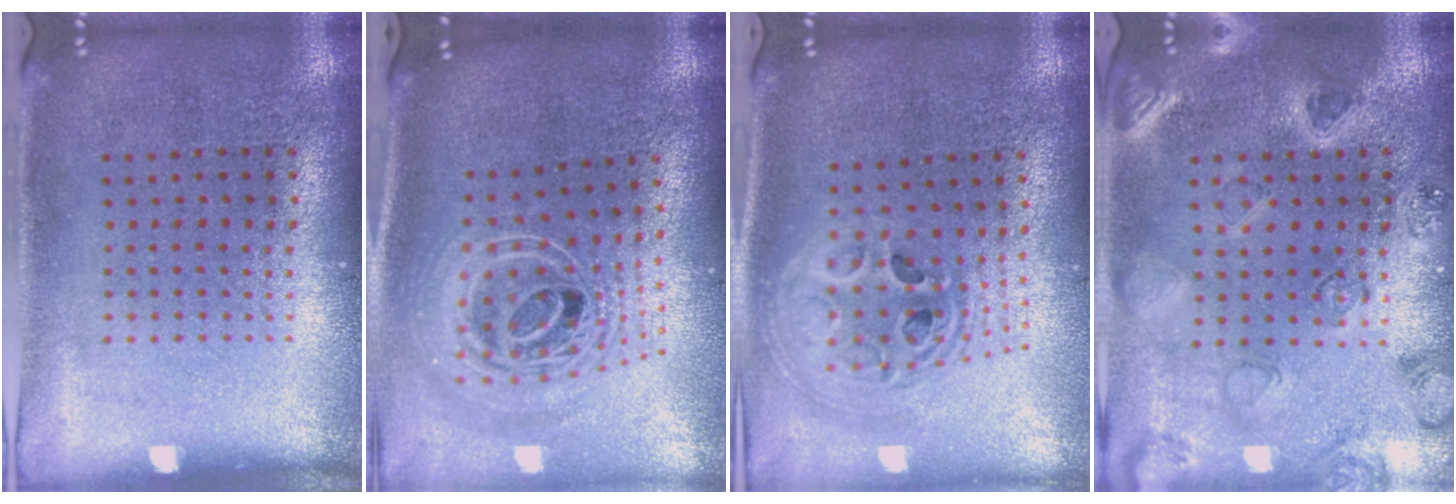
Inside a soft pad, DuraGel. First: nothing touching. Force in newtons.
{"total": 2.6, "press": 1.9, "slide": 1.9}
{"total": 2.4, "press": 1.9, "slide": 1.4}
{"total": 0.8, "press": 0.7, "slide": 0.3}